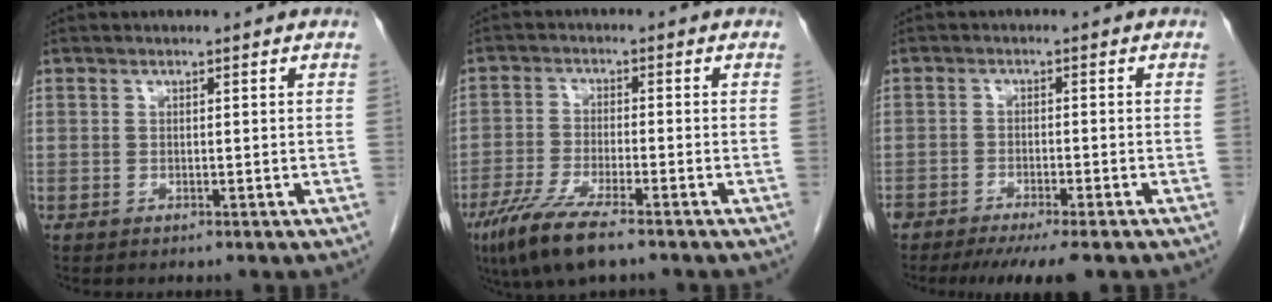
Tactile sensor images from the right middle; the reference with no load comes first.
{"total": 8.7, "force": [-6.0, 1.0, 6.2], "torque": [-0.124, -0.023, -0.106]}
{"total": 9.0, "force": [-7.1, 1.7, 5.3], "torque": [-0.067, -0.012, -0.105]}